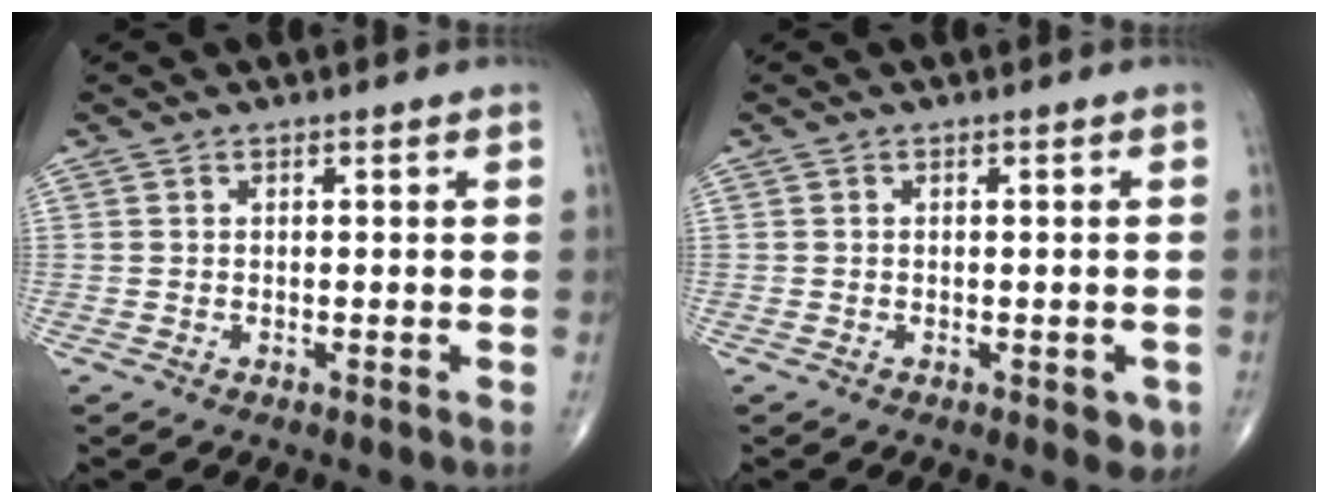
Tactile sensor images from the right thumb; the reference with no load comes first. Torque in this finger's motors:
{"motor_torque": [0.45, 0.62, -0.09, -0.02, 0.00]}